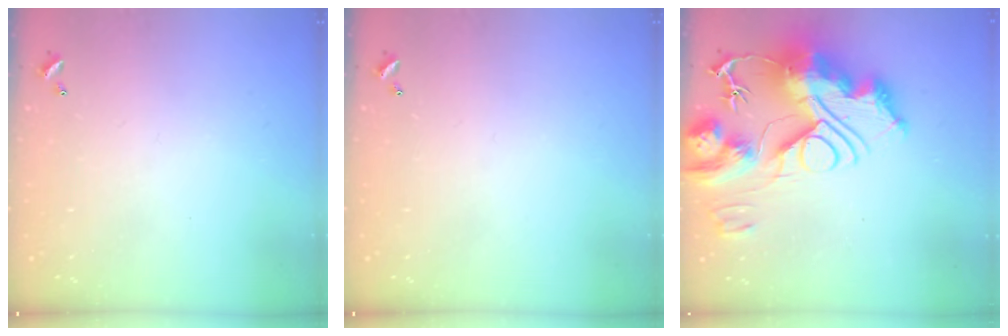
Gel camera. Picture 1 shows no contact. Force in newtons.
{"total": 0.0}
{"total": 0.5, "press": 0.5, "slide": 0.0}